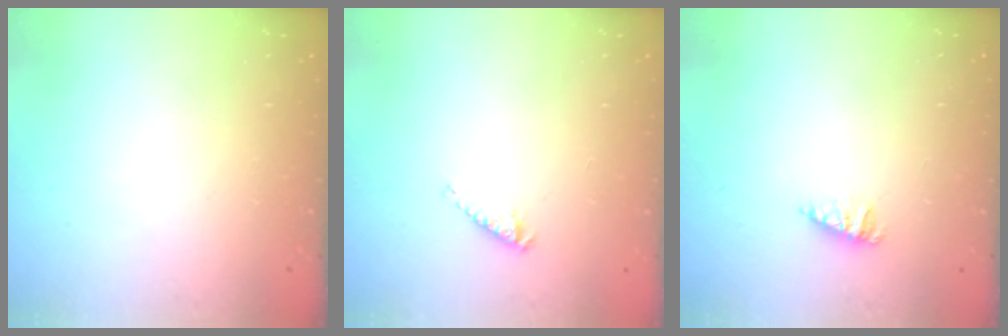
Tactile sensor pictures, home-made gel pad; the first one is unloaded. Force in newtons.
{"total": 2.9, "press": 2.9, "slide": 0.5}
{"total": 1.5, "press": 1.5, "slide": 0.2}